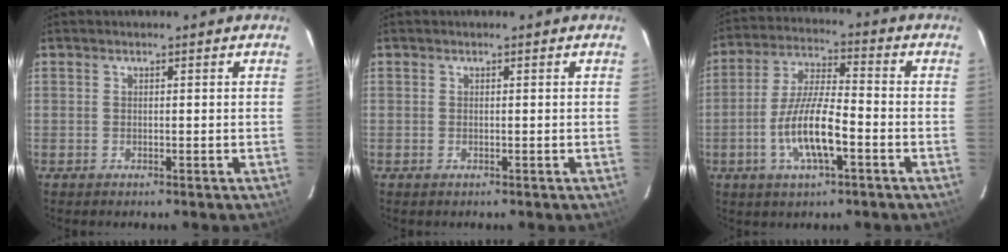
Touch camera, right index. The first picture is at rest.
{"total": 0.0}
{"total": 11.0, "force": [-4.0, 2.8, 9.8], "torque": [-0.198, -0.003, -0.075]}